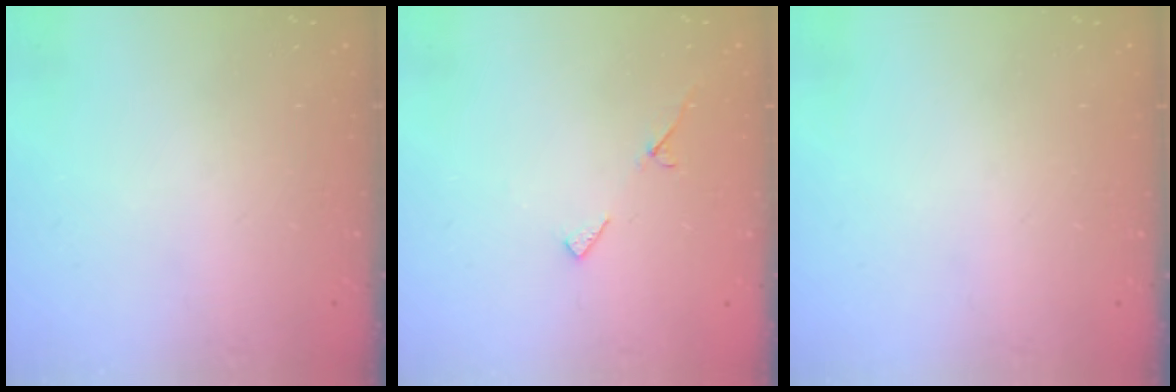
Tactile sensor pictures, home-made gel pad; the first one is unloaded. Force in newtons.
{"total": 5.5, "press": 5.5, "slide": 0.6}
{"total": 0.0}